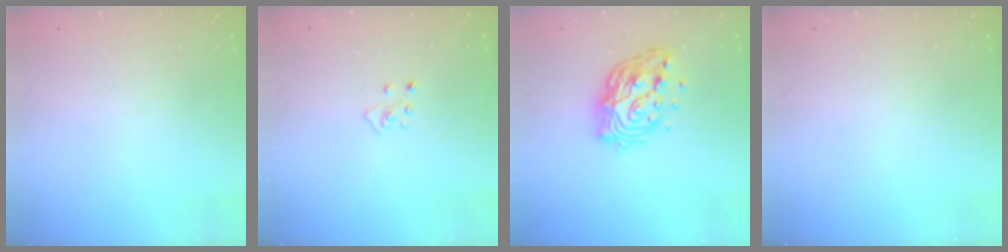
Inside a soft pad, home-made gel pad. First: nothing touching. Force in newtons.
{"total": 2.7, "press": 2.7, "slide": 0.2}
{"total": 18.0, "press": 17.9, "slide": 1.6}
{"total": 0.0}